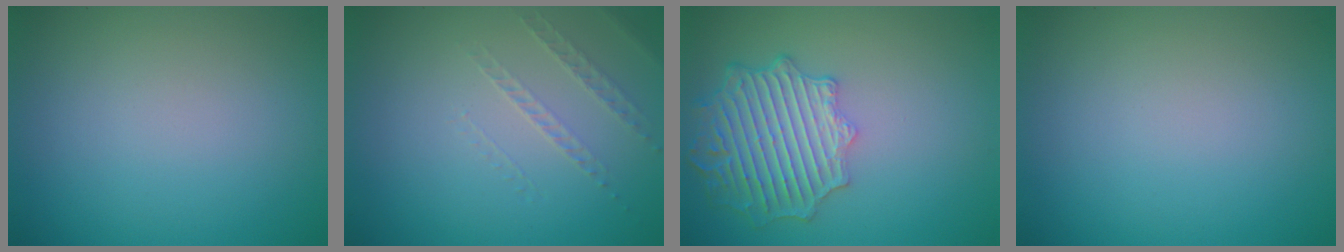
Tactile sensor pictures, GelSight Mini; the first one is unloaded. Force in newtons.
{"total": 1.1, "press": 0.6, "slide": 0.9}
{"total": 6.3, "press": 5.2, "slide": 3.6}
{"total": 0.0}